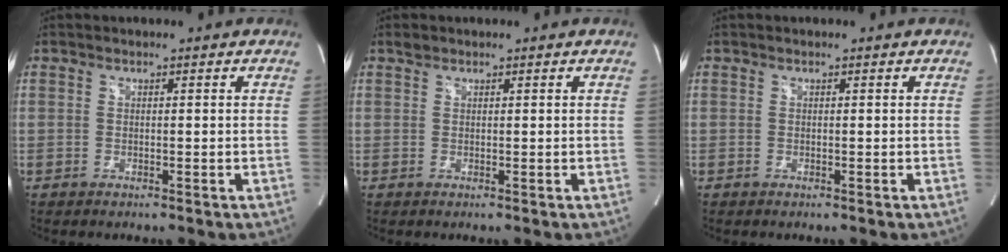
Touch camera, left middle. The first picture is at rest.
{"total": 0.8, "force": [0.7, 0.3, 0.1], "torque": [-0.005, 0.006, 0.013]}
{"total": 0.0}